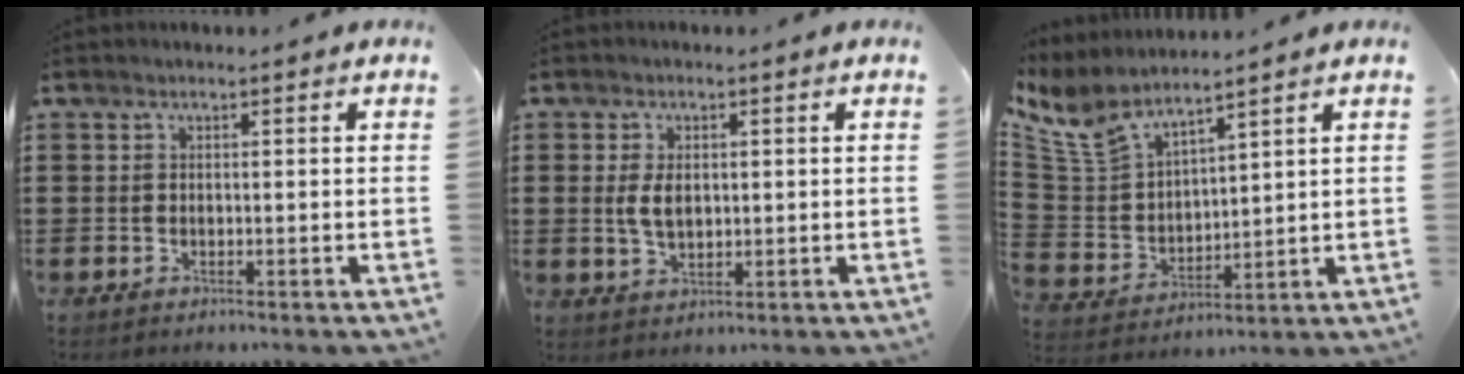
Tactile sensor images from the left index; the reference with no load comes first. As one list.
[{"total": 4.0, "force": [0.5, 2.3, 3.2], "torque": [-0.082, 0.002, 0.003]}, {"total": 7.7, "force": [6.6, 2.1, 3.4], "torque": [-0.104, -0.034, 0.118]}]